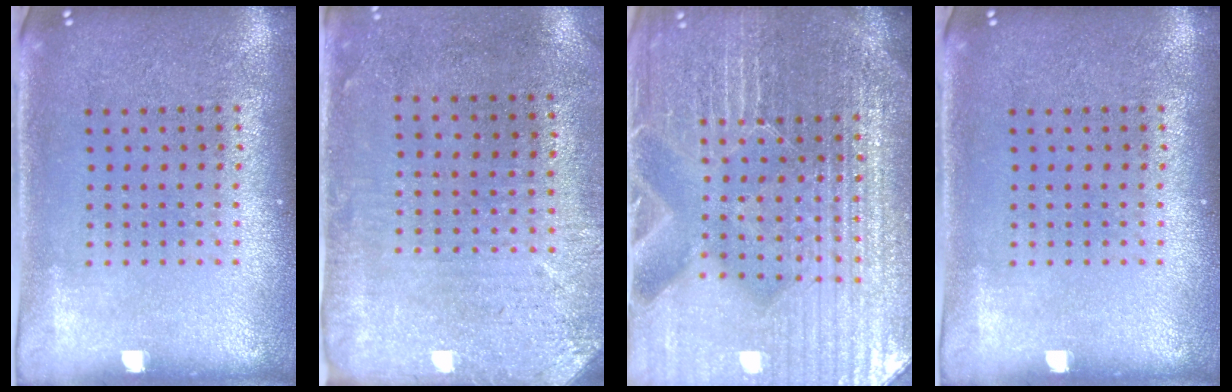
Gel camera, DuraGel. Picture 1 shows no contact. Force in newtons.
{"total": 3.0, "press": 2.4, "slide": 1.8}
{"total": 5.8, "press": 5.3, "slide": 2.3}
{"total": 0.0}